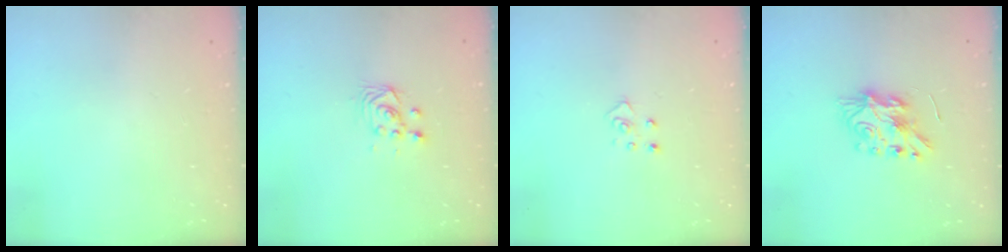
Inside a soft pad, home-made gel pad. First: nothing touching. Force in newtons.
{"total": 3.3, "press": 3.1, "slide": 1.1}
{"total": 3.8, "press": 3.8, "slide": 0.4}
{"total": 7.7, "press": 7.7, "slide": 0.6}